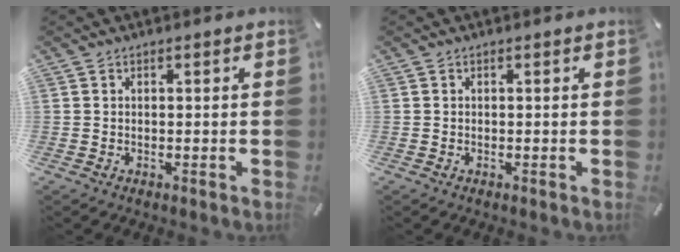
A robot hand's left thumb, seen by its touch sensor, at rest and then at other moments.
{"total": 0.0}